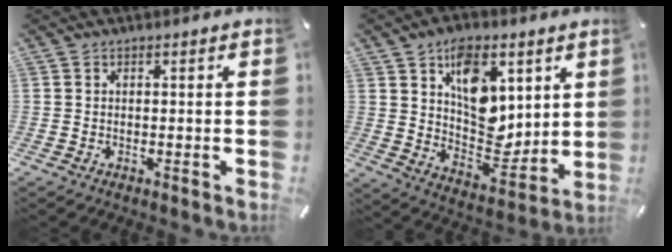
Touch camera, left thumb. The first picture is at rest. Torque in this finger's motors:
{"motor_torque": [2.47, 2.54, 1.32, -1.45, 0.60]}